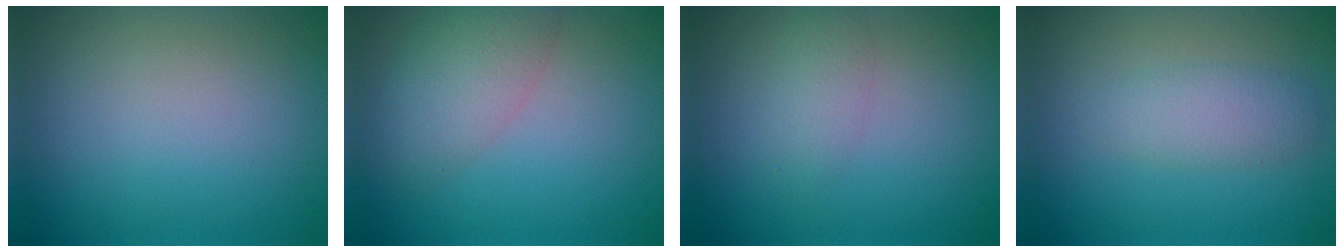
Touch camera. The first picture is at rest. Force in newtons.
{"total": 3.9, "press": 3.9, "slide": 0.2}
{"total": 1.6, "press": 1.6, "slide": 0.1}
{"total": 2.4, "press": 2.4, "slide": 0.1}